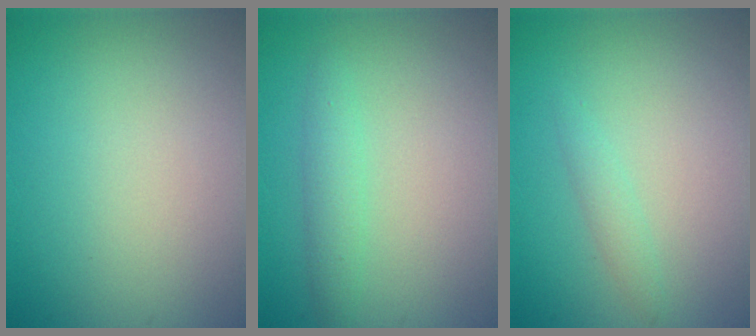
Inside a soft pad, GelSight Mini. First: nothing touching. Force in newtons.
{"total": 1.8, "press": 1.8, "slide": 0.1}
{"total": 1.2, "press": 1.2, "slide": 0.0}